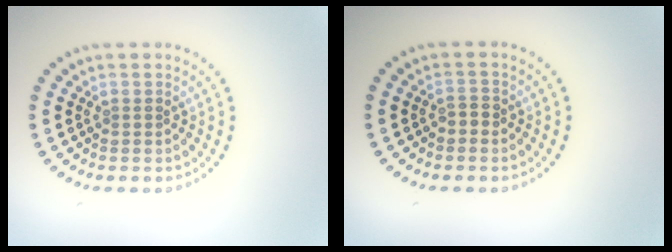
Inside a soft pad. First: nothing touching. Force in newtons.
{"total": 1.0, "press": 1.0, "slide": 0.4}